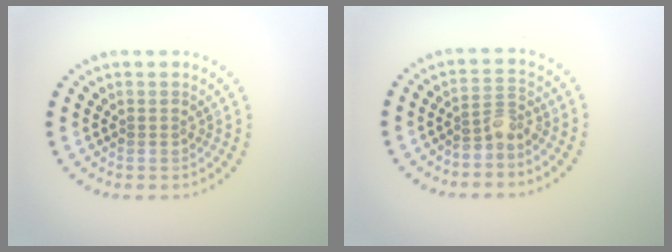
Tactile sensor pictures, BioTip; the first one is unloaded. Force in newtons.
{"total": 2.2, "press": 1.6, "slide": 1.4}